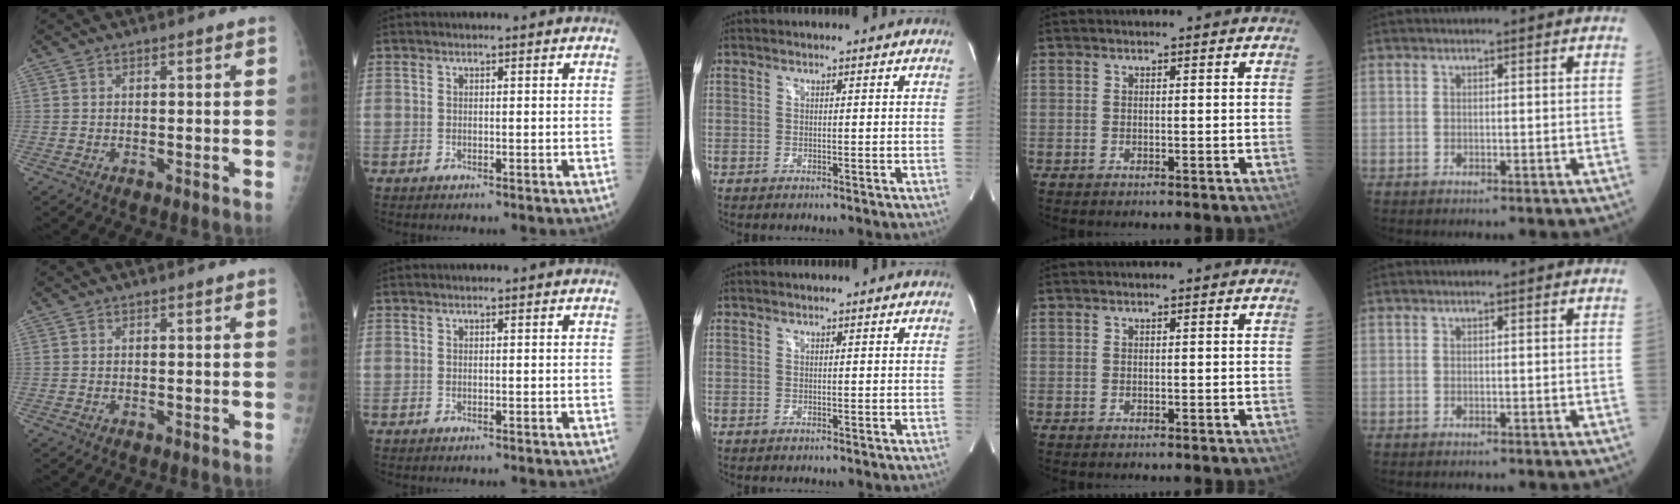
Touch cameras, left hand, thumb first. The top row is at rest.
{}